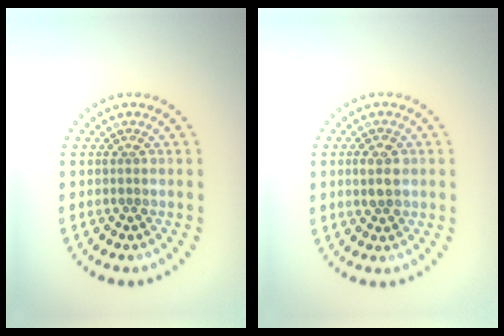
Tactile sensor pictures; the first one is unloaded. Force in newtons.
{"total": 2.2, "press": 2.2, "slide": 0.1}